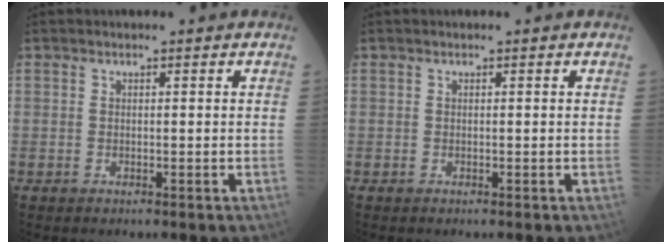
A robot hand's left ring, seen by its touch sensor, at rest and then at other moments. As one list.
[{"total": 0.0}]